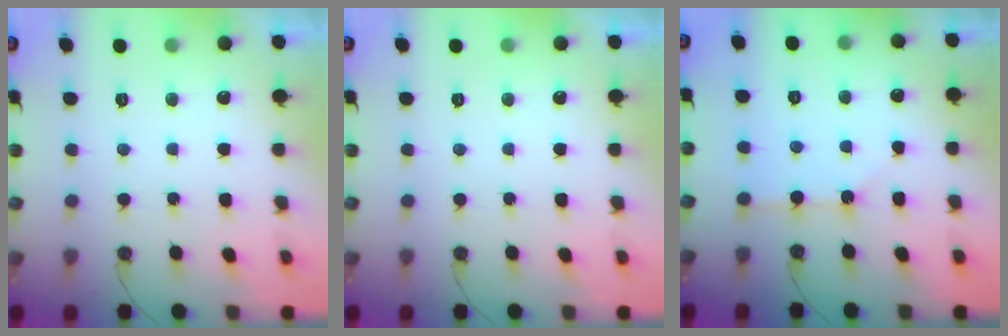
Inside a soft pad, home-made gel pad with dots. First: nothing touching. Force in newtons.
{"total": 0.8, "press": 0.5, "slide": 0.6}
{"total": 1.8, "press": 1.8, "slide": 0.1}